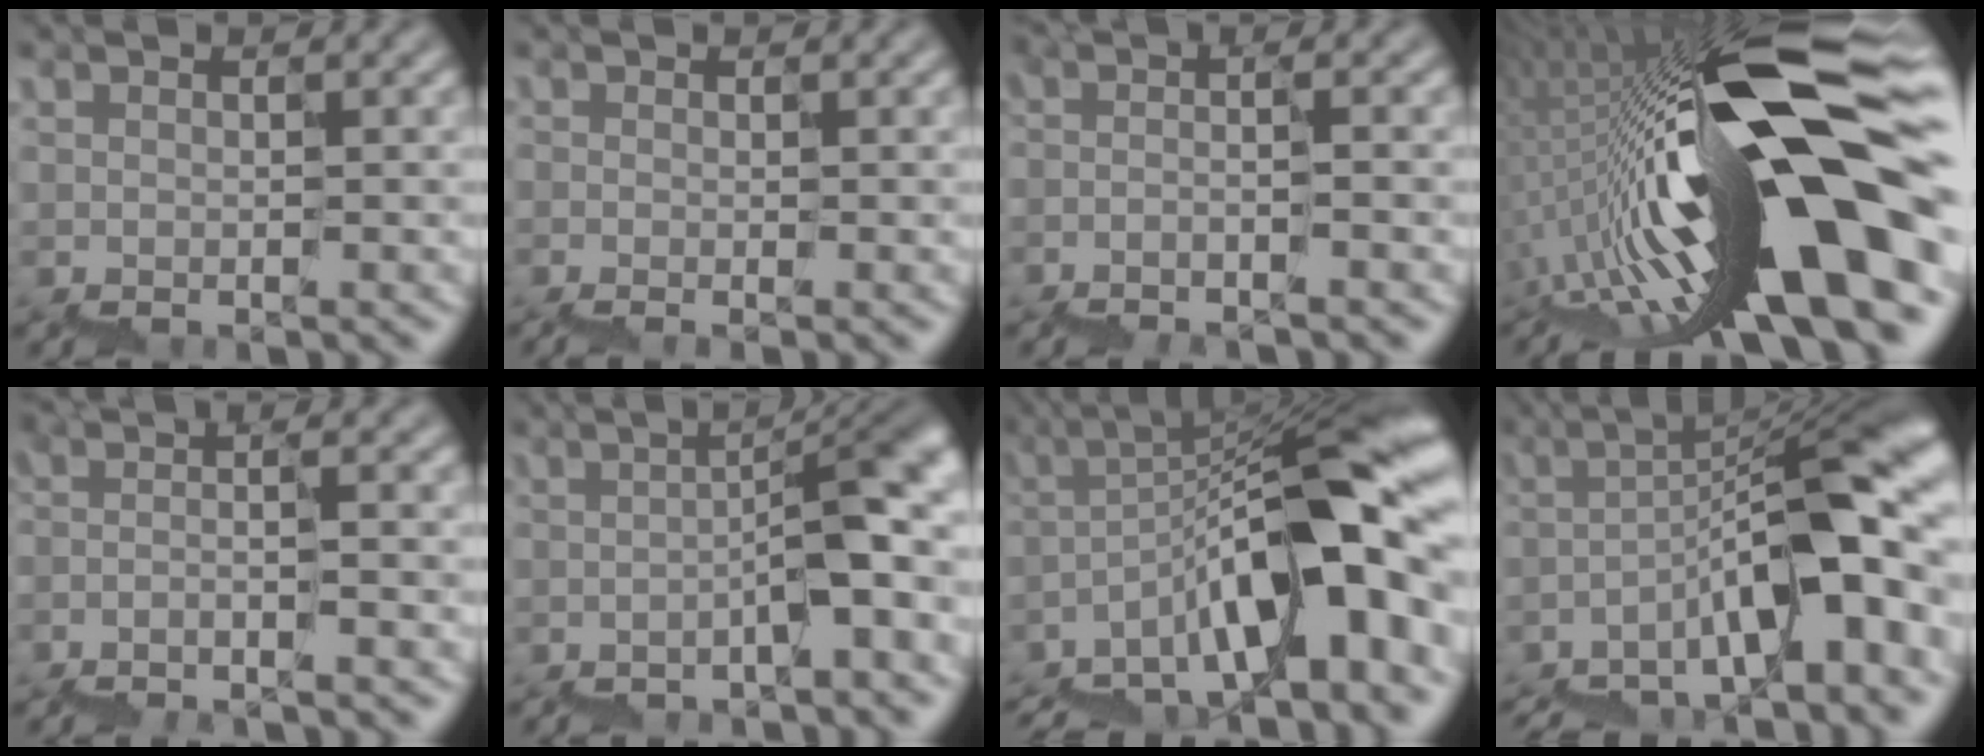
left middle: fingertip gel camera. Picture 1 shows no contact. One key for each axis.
{"total": 1.2, "fx": -0.8, "fy": 0.3, "fz": 0.9, "tx": -0.002, "ty": -0.003, "tz": -0.010}
{"total": 2.4, "fx": -1.0, "fy": 0.3, "fz": 2.1, "tx": -0.027, "ty": 0.006, "tz": -0.027}
{"total": 19.2, "fx": -3.2, "fy": 5.5, "fz": 18.1, "tx": -0.295, "ty": 0.038, "tz": -0.058}
{"total": 3.0, "fx": -1.4, "fy": 0.4, "fz": 2.6, "tx": -0.034, "ty": 0.010, "tz": -0.033}
{"total": 7.8, "fx": -1.3, "fy": 1.9, "fz": 7.4, "tx": -0.082, "ty": 0.022, "tz": -0.021}
{"total": 15.5, "fx": -5.9, "fy": 3.8, "fz": 13.8, "tx": -0.178, "ty": 0.045, "tz": -0.099}
{"total": 13.3, "fx": -4.9, "fy": 3.1, "fz": 11.9, "tx": -0.163, "ty": 0.029, "tz": -0.075}